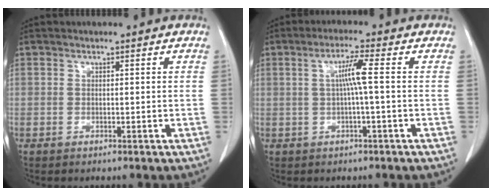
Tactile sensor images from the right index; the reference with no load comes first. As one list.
[{"total": 4.2, "force": [0.3, -0.7, 4.1], "torque": [-0.077, 0.008, 0.005]}]